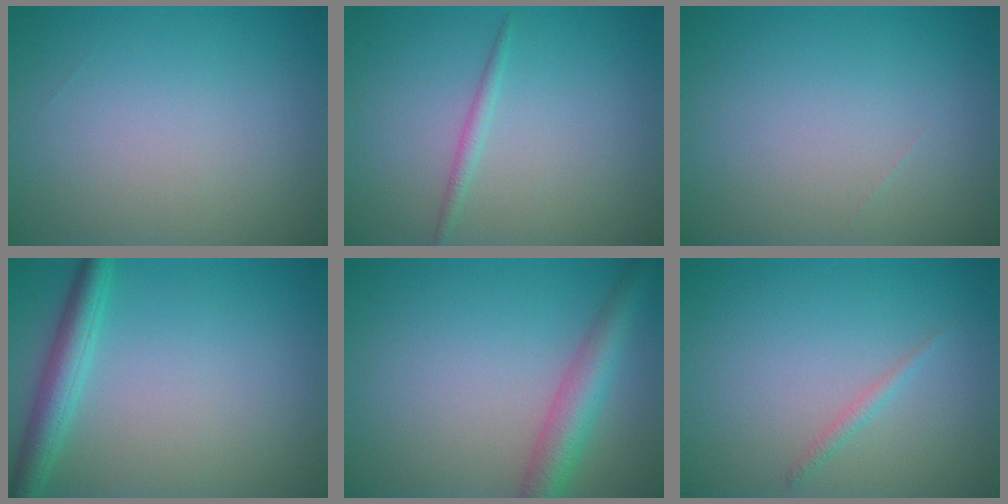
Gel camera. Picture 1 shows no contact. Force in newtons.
{"total": 1.0, "press": 1.0, "slide": 0.0}
{"total": 0.0}
{"total": 3.3, "press": 3.3, "slide": 0.1}
{"total": 4.1, "press": 4.1, "slide": 0.1}
{"total": 0.9, "press": 0.9, "slide": 0.1}